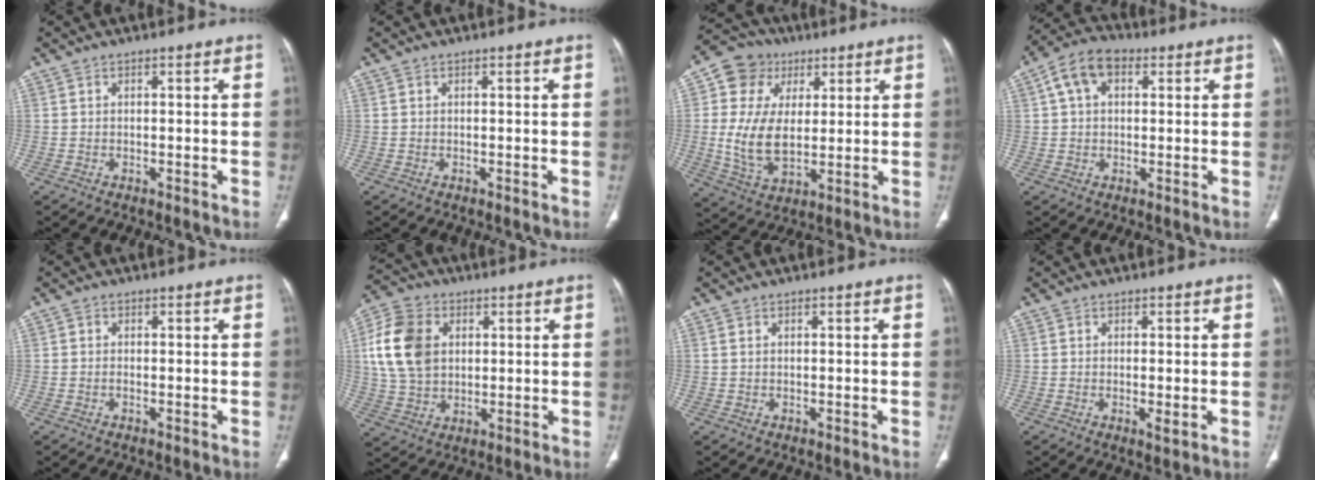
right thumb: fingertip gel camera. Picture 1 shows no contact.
{"total": 0.0}
{"total": 14.8, "force": [2.5, 11.0, 9.5], "torque": [-0.165, -0.004, 0.048]}
{"total": 8.4, "force": [2.6, 5.6, 5.6], "torque": [-0.098, 0.020, 0.039]}
{"total": 0.7, "force": [-0.2, 0.5, 0.5], "torque": [-0.007, 0.001, -0.007]}
{"total": 13.6, "force": [2.8, 10.2, 8.6], "torque": [-0.152, 0.001, 0.052]}
{"total": 0.7, "force": [0.3, 0.5, 0.5], "torque": [-0.012, 0.002, 0.007]}
{"total": 1.9, "force": [-0.3, 0.4, 1.8], "torque": [-0.035, -0.007, -0.007]}